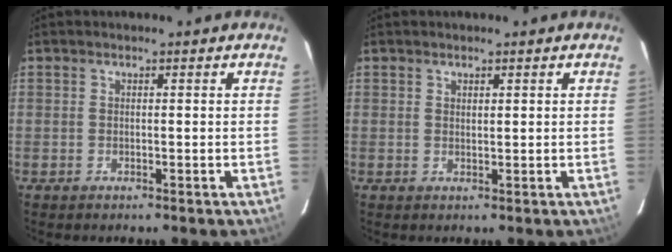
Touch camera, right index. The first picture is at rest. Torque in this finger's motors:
{"motor_torque": [-0.03, 0.14, -0.03, 0.00]}